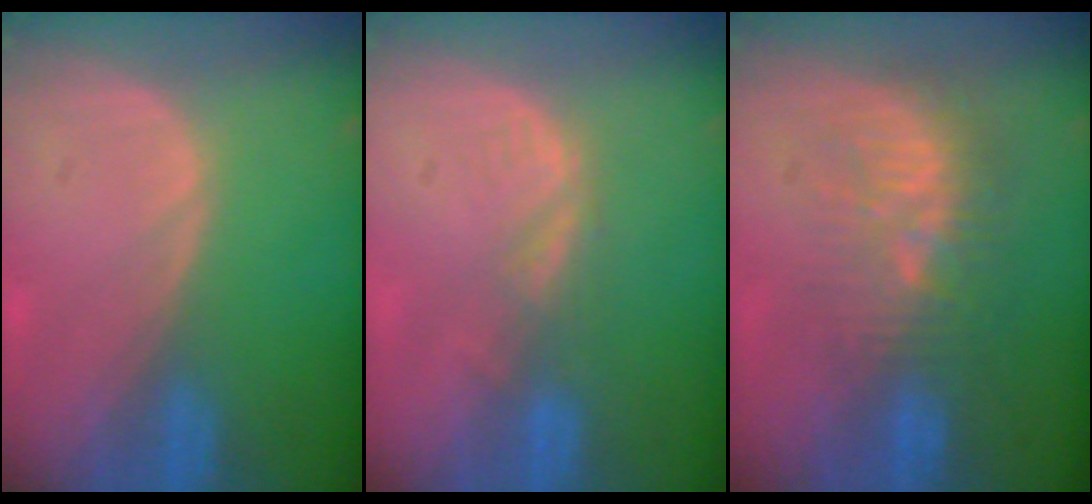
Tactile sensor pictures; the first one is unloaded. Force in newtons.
{"total": 2.8, "press": 2.2, "slide": 1.7}
{"total": 9.2, "press": 8.8, "slide": 2.9}